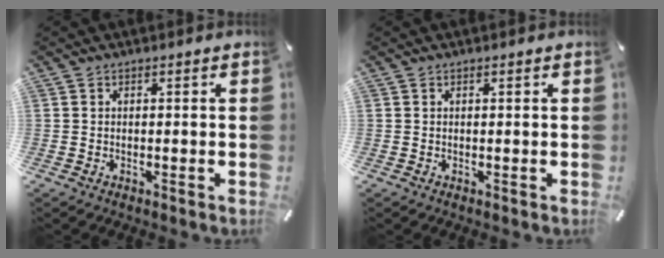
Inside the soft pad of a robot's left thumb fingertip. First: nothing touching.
{"total": 0.0}